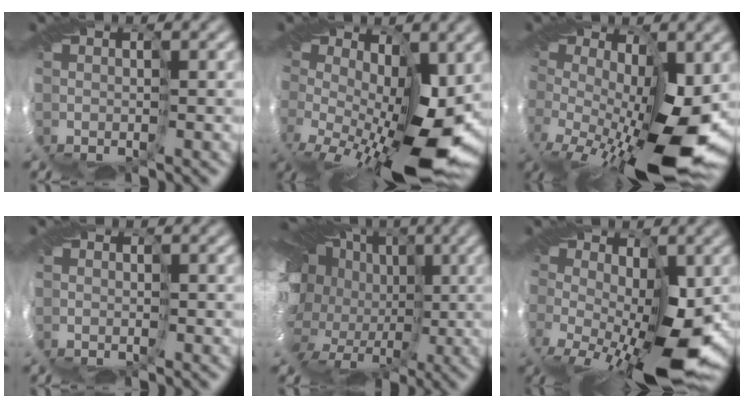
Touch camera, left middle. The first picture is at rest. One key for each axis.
{"total": 11.3, "fx": -2.4, "fy": 5.4, "fz": 9.6, "tx": -0.180, "ty": -0.037, "tz": -0.033}
{"total": 11.6, "fx": -2.7, "fy": 4.9, "fz": 10.1, "tx": -0.195, "ty": -0.041, "tz": -0.040}
{"total": 1.4, "fx": 0.1, "fy": 1.4, "fz": 0.4, "tx": -0.002, "ty": 0.000, "tz": 0.002}
{"total": 18.2, "fx": 0.8, "fy": 14.2, "fz": 11.3, "tx": -0.202, "ty": 0.003, "tz": -0.006}
{"total": 9.1, "fx": -2.2, "fy": 4.3, "fz": 7.7, "tx": -0.149, "ty": -0.035, "tz": -0.034}